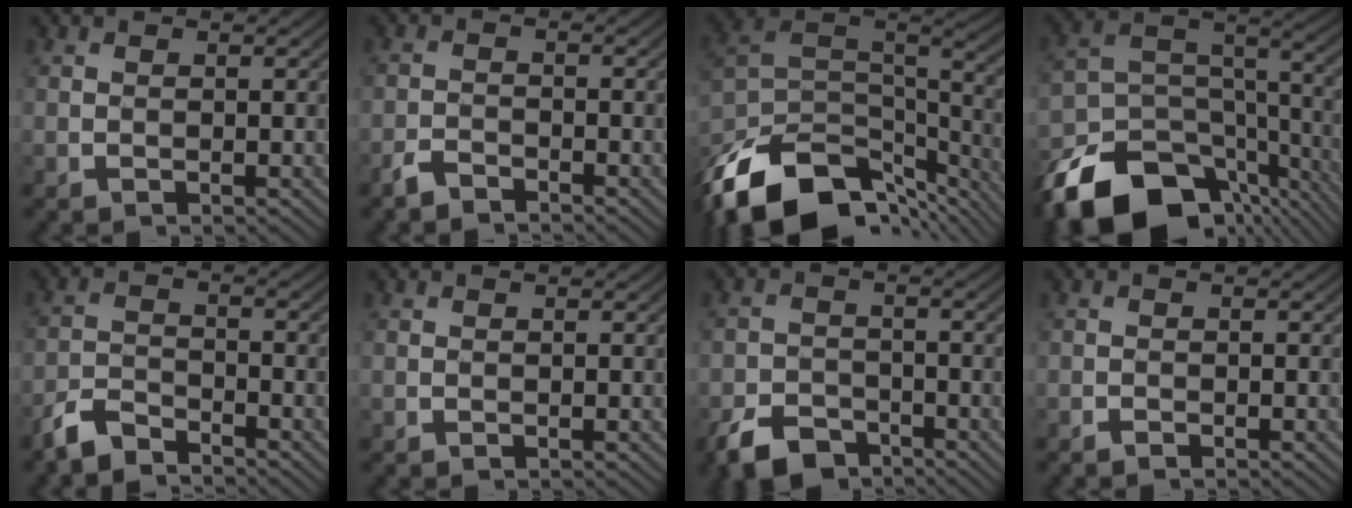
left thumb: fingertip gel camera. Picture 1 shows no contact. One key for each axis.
{"total": 2.3, "fx": -2.0, "fy": 0.6, "fz": 0.9, "tx": -0.021, "ty": 0.001, "tz": -0.046}
{"total": 17.0, "fx": -10.8, "fy": 9.1, "fz": 9.4, "tx": -0.230, "ty": -0.031, "tz": -0.170}
{"total": 18.2, "fx": -12.6, "fy": 9.6, "fz": 9.1, "tx": -0.211, "ty": -0.044, "tz": -0.190}
{"total": 4.5, "fx": -4.0, "fy": 1.2, "fz": 1.8, "tx": -0.040, "ty": -0.004, "tz": -0.092}
{"total": 0.0}
{"total": 5.8, "fx": -4.3, "fy": 3.0, "fz": 2.5, "tx": -0.050, "ty": -0.005, "tz": -0.087}
{"total": 0.7, "fx": -0.6, "fy": 0.1, "fz": 0.3, "tx": -0.005, "ty": -0.001, "tz": -0.012}